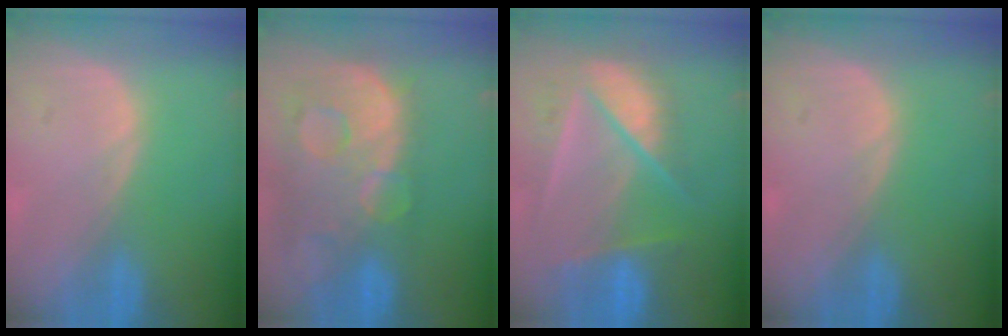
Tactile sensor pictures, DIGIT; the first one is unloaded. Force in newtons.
{"total": 13.6, "press": 11.1, "slide": 7.9}
{"total": 9.8, "press": 8.3, "slide": 5.3}
{"total": 0.0}